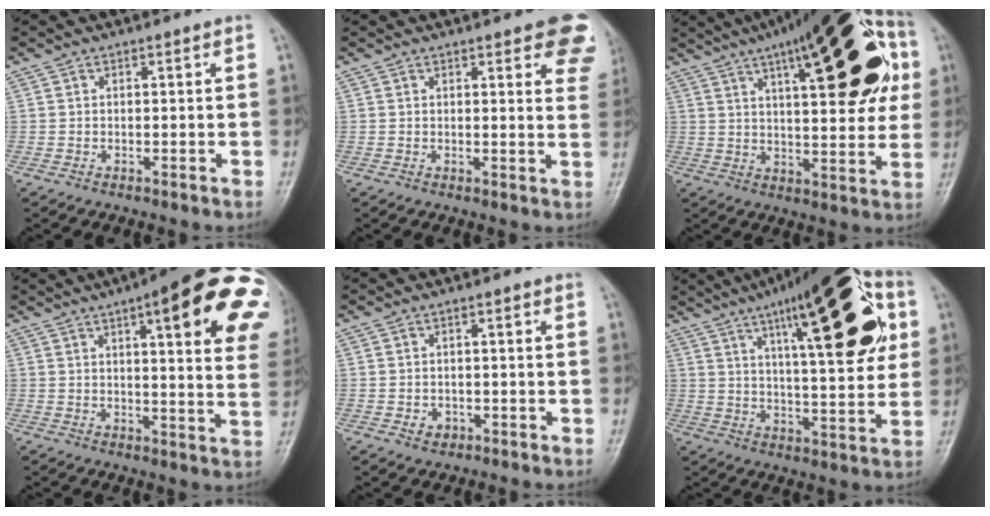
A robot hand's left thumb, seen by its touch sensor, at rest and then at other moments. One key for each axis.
{"total": 10.5, "fx": 6.4, "fy": 3.6, "fz": 7.5, "tx": -0.054, "ty": -0.023, "tz": 0.061}
{"total": 28.1, "fx": 10.2, "fy": 9.8, "fz": 24.3, "tx": -0.325, "ty": 0.017, "tz": 0.141}
{"total": 24.7, "fx": 9.4, "fy": 6.3, "fz": 22.0, "tx": -0.222, "ty": -0.003, "tz": 0.117}
{"total": 2.4, "fx": -0.9, "fy": 2.0, "fz": 1.0, "tx": -0.004, "ty": 0.005, "tz": -0.011}
{"total": 25.6, "fx": 10.1, "fy": 7.8, "fz": 22.2, "tx": -0.300, "ty": 0.000, "tz": 0.148}